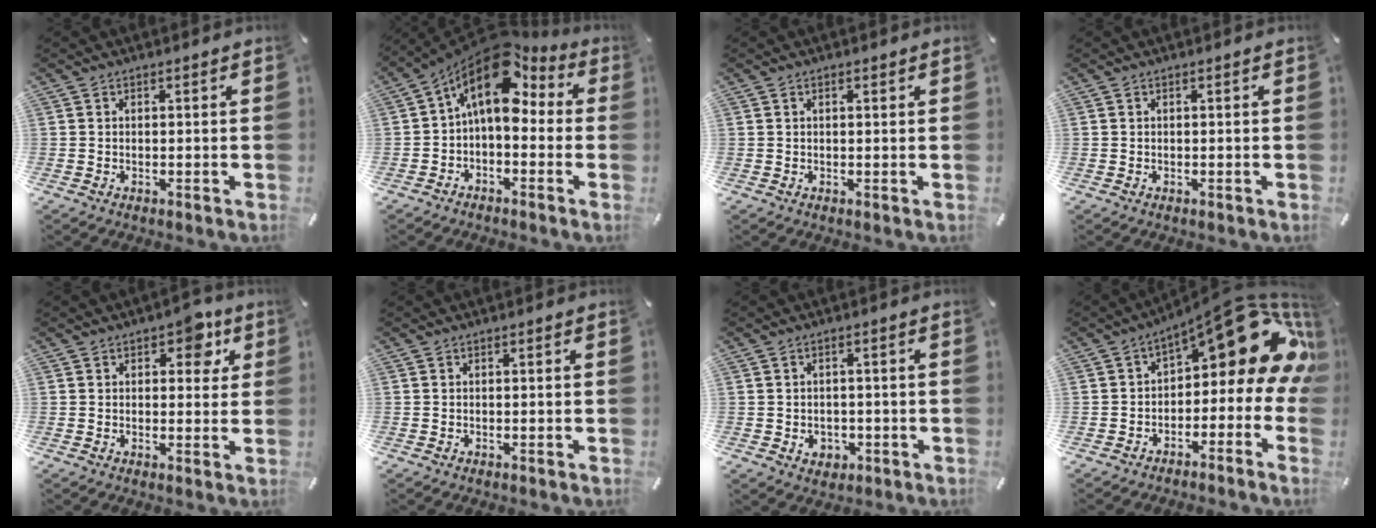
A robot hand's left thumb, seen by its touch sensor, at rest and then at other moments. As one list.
[{"total": 13.5, "force": [5.4, 7.8, 9.5], "torque": [-0.166, -0.043, 0.091]}, {"total": 0.5, "force": [0.4, 0.2, 0.2], "torque": [-0.004, 0.003, 0.007]}, {"total": 0.0}, {"total": 6.2, "force": [3.3, 3.8, 3.5], "torque": [-0.024, -0.007, 0.048]}, {"total": 0.0}, {"total": 3.1, "force": [-0.6, 2.8, 1.1], "torque": [-0.014, 0.001, -0.013]}, {"total": 16.1, "force": [6.5, 7.5, 12.8], "torque": [-0.166, -0.046, 0.105]}]